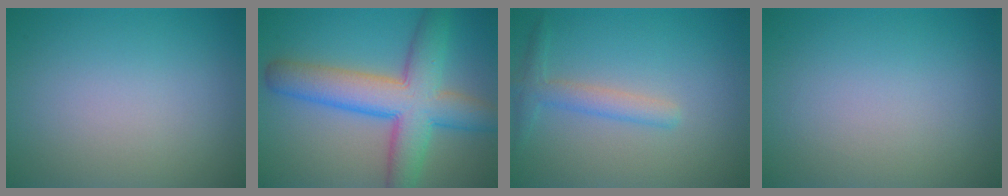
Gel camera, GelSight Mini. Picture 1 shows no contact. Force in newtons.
{"total": 9.1, "press": 9.1, "slide": 0.2}
{"total": 2.3, "press": 2.3, "slide": 0.0}
{"total": 0.0}